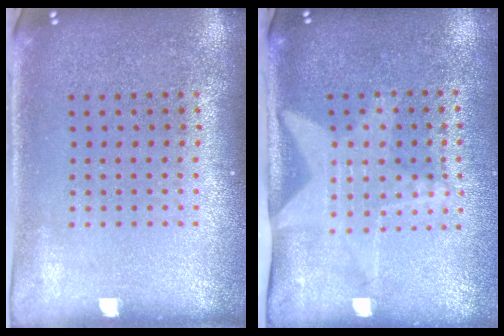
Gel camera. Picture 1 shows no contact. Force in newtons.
{"total": 2.0, "press": 1.5, "slide": 1.3}